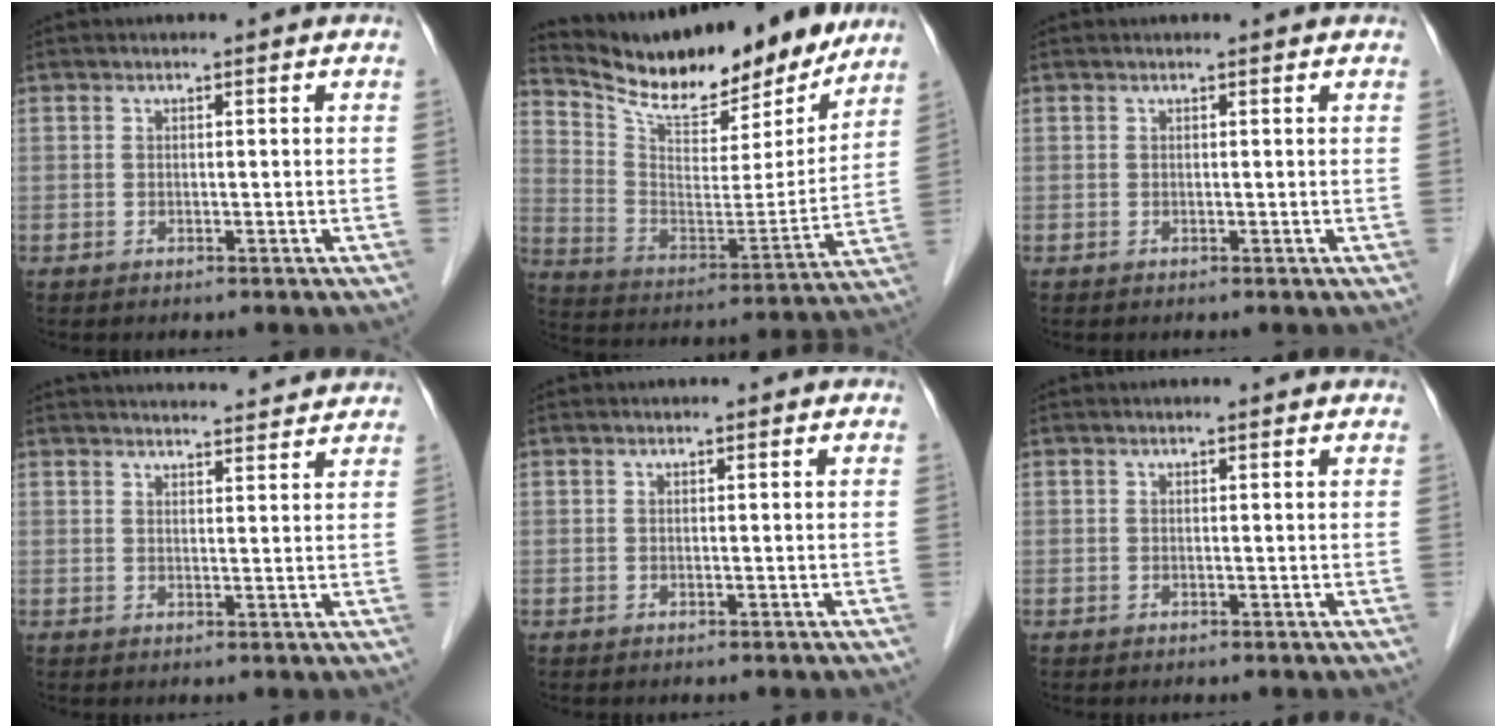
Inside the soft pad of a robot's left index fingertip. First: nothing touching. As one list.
[{"total": 19.6, "force": [17.8, 4.9, 6.6], "torque": [-0.121, -0.022, 0.283]}, {"total": 1.3, "force": [1.3, 0.2, 0.2], "torque": [-0.012, 0.013, 0.013]}, {"total": 13.2, "force": [12.9, 1.2, 2.9], "torque": [-0.031, 0.025, 0.157]}, {"total": 0.0}, {"total": 1.9, "force": [1.8, 0.3, 0.4], "torque": [-0.013, 0.014, 0.018]}]